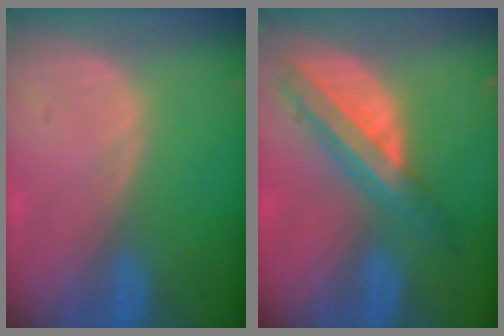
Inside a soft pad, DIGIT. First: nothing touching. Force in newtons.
{"total": 8.1, "press": 6.8, "slide": 4.3}